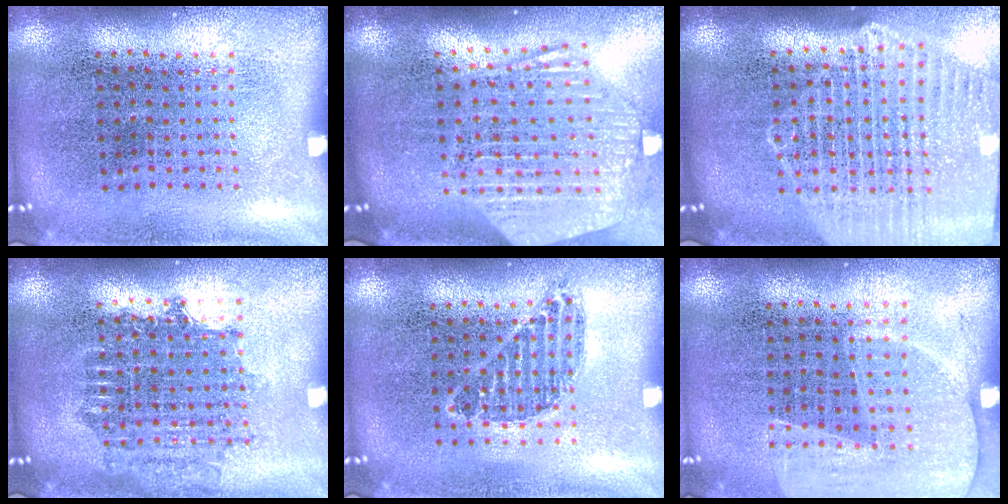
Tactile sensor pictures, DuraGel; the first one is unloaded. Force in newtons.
{"total": 2.7, "press": 2.2, "slide": 1.5}
{"total": 2.1, "press": 1.9, "slide": 1.0}
{"total": 1.7, "press": 1.4, "slide": 0.9}
{"total": 0.8, "press": 0.7, "slide": 0.4}
{"total": 1.4, "press": 1.3, "slide": 0.5}